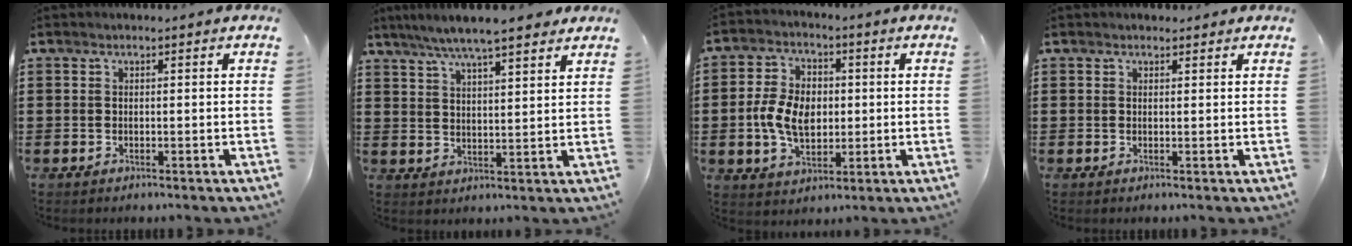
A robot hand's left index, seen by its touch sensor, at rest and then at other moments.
{"total": 6.6, "force": [5.7, 0.6, 3.4], "torque": [-0.083, -0.013, 0.101]}
{"total": 7.9, "force": [-0.5, 5.3, 5.9], "torque": [-0.132, 0.011, -0.013]}
{"total": 0.9, "force": [0.8, 0.4, 0.1], "torque": [-0.004, 0.004, 0.015]}